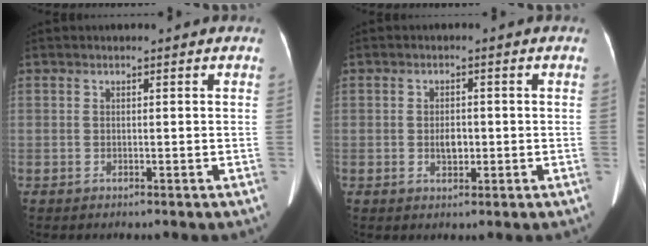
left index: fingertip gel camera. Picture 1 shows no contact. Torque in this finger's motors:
{"motor_torque": [0.49, 0.15, 0.09, 0.01]}